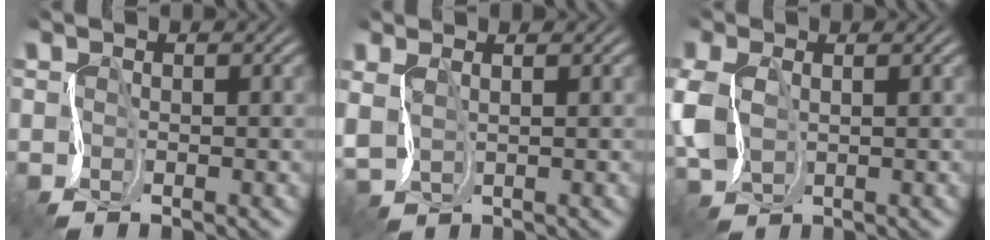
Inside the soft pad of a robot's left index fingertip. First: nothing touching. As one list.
[{"total": 1.4, "force": [1.3, 0.5, 0.4], "torque": [-0.016, 0.008, 0.030]}, {"total": 4.0, "force": [0.7, 3.1, 2.5], "torque": [-0.079, 0.004, 0.025]}]